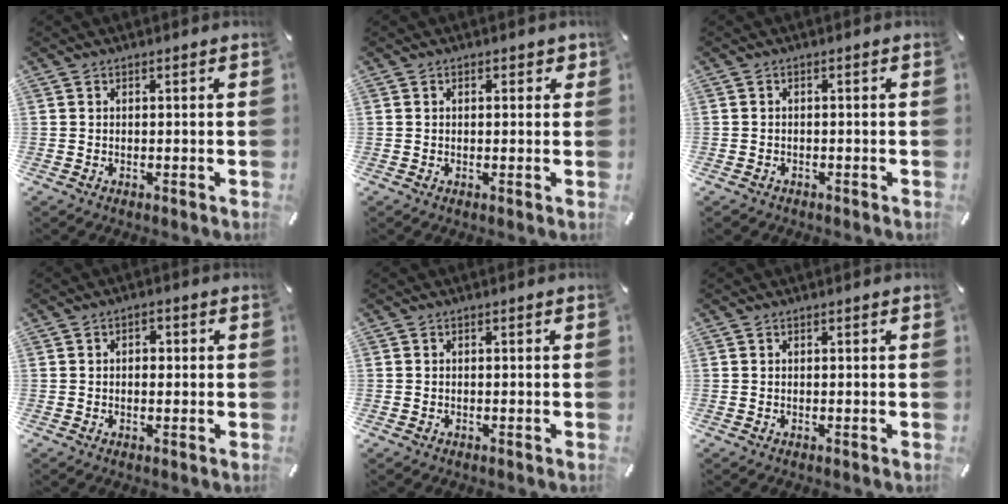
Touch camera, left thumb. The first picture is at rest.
{"total": 1.4, "force": [0.2, 1.0, 1.0], "torque": [-0.011, 0.003, 0.001]}
{"total": 1.2, "force": [-0.8, 0.9, 0.3], "torque": [-0.006, 0.003, -0.019]}
{"total": 2.4, "force": [-0.2, 1.7, 1.7], "torque": [-0.024, 0.004, -0.007]}
{"total": 0.6, "force": [-0.3, 0.4, 0.3], "torque": [-0.004, 0.002, -0.006]}
{"total": 0.0}